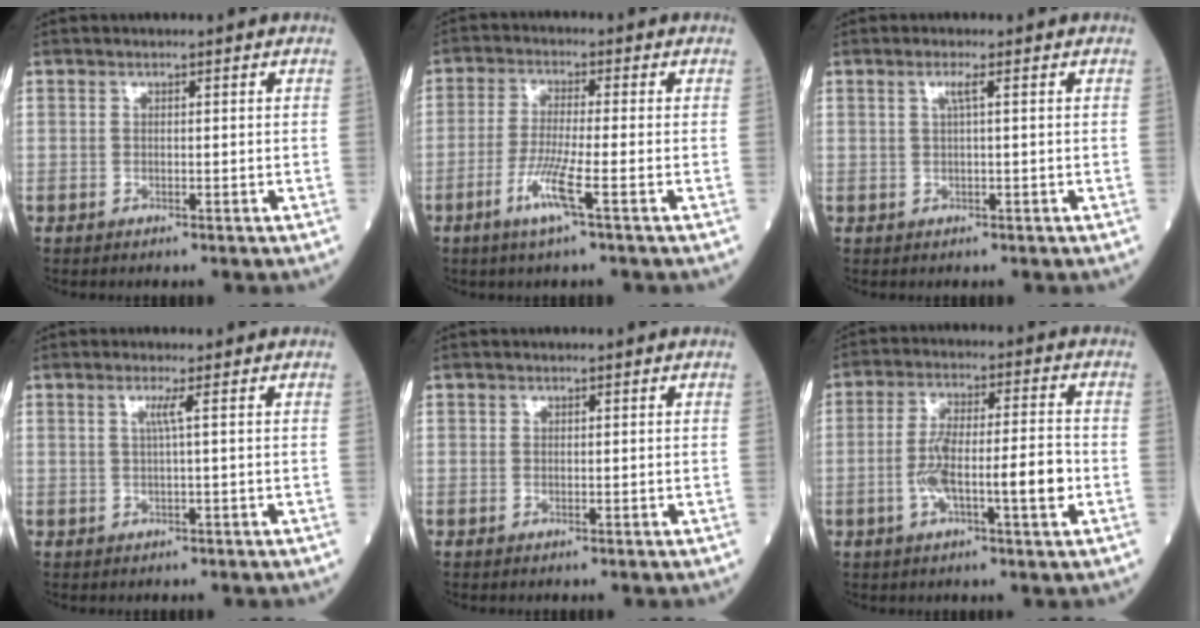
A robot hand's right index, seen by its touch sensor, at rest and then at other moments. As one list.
[{"total": 6.2, "force": [-2.8, -0.5, 5.6], "torque": [-0.115, -0.015, -0.058]}, {"total": 1.5, "force": [0.5, -0.3, 1.4], "torque": [-0.030, 0.001, 0.008]}, {"total": 1.6, "force": [0.4, -0.6, 1.5], "torque": [-0.032, 0.000, 0.007]}, {"total": 0.0}, {"total": 10.3, "force": [-2.5, 1.6, 9.8], "torque": [-0.177, 0.015, -0.044]}]